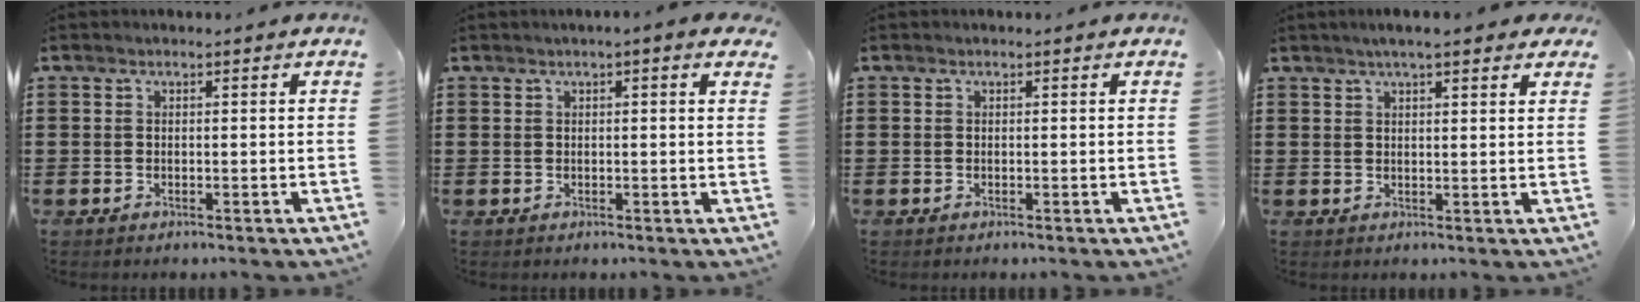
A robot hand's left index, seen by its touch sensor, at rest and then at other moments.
{"total": 1.3, "force": [0.5, 0.0, 1.2], "torque": [-0.023, 0.001, 0.009]}
{"total": 0.0}
{"total": 3.7, "force": [2.7, 0.4, 2.4], "torque": [-0.053, 0.007, 0.048]}